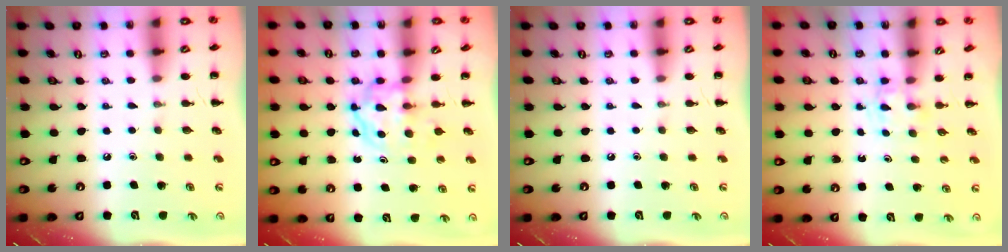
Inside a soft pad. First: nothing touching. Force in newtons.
{"total": 3.9, "press": 3.9, "slide": 0.4}
{"total": 0.0}
{"total": 1.7, "press": 1.4, "slide": 0.9}